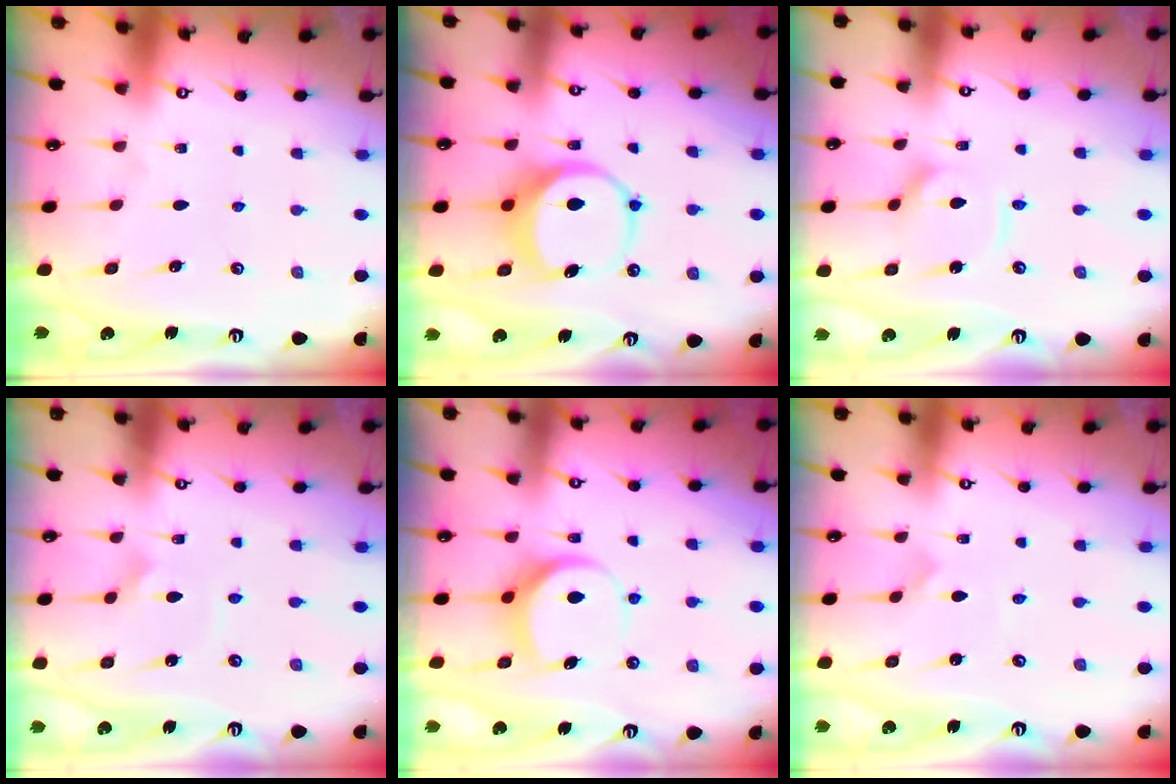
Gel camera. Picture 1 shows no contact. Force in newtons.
{"total": 8.8, "press": 8.6, "slide": 1.3}
{"total": 8.4, "press": 8.3, "slide": 0.9}
{"total": 2.4, "press": 2.4, "slide": 0.2}
{"total": 7.6, "press": 7.6, "slide": 0.5}
{"total": 0.6, "press": 0.6, "slide": 0.0}